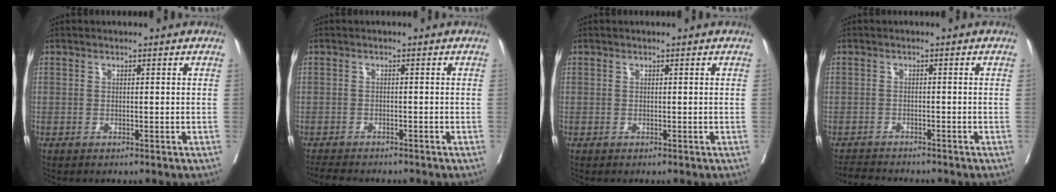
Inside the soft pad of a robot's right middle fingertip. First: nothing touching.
{"total": 5.5, "force": [-4.9, 1.1, 2.2], "torque": [-0.034, -0.012, -0.074]}
{"total": 0.0}
{"total": 4.6, "force": [-4.4, 0.3, 1.1], "torque": [-0.014, -0.016, -0.072]}